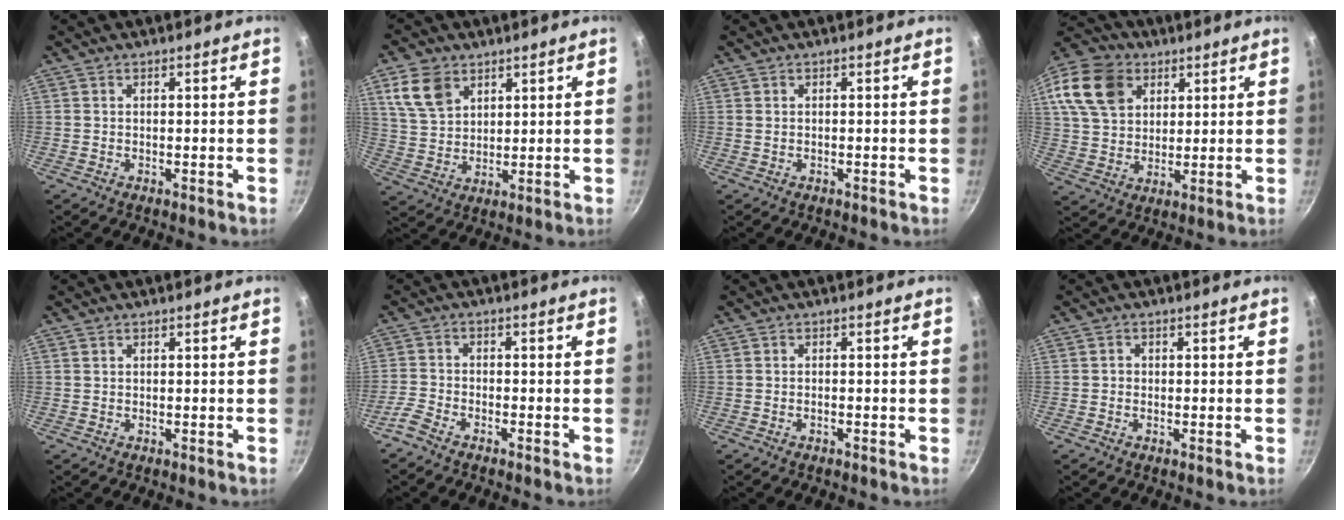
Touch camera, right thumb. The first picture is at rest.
{"total": 9.2, "force": [4.7, 6.3, 4.9], "torque": [-0.078, -0.011, 0.099]}
{"total": 0.0}
{"total": 15.8, "force": [6.7, 11.7, 8.2], "torque": [-0.142, 0.000, 0.123]}
{"total": 0.0}
{"total": 3.5, "force": [-2.8, 1.2, 1.6], "torque": [-0.047, 0.023, -0.067]}
{"total": 0.7, "force": [-0.5, 0.3, 0.4], "torque": [-0.011, 0.005, -0.011]}
{"total": 0.9, "force": [-0.1, 0.8, 0.2], "torque": [-0.002, 0.004, -0.002]}